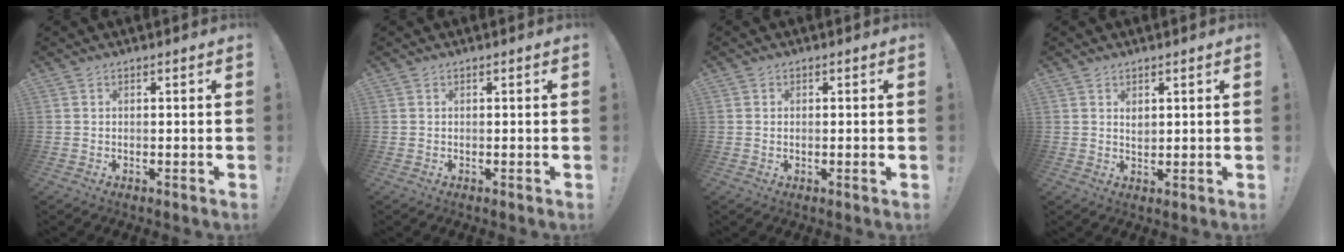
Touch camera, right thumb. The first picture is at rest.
{"total": 0.0}
{"total": 1.1, "force": [-0.2, 0.1, 1.1], "torque": [-0.027, 0.004, -0.002]}
{"total": 1.9, "force": [1.2, 1.1, 1.1], "torque": [-0.014, -0.009, 0.020]}